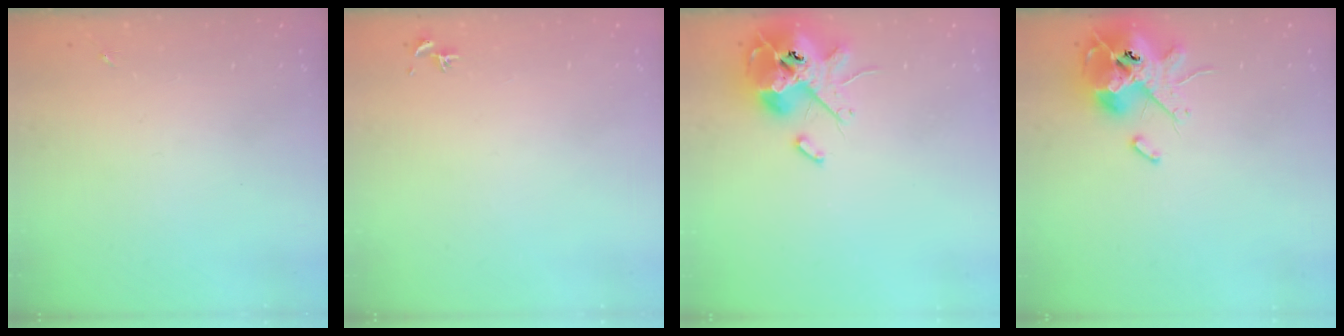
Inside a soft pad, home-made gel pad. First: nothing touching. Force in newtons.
{"total": 0.7, "press": 0.5, "slide": 0.4}
{"total": 14.3, "press": 14.0, "slide": 2.5}
{"total": 13.9, "press": 13.7, "slide": 2.3}